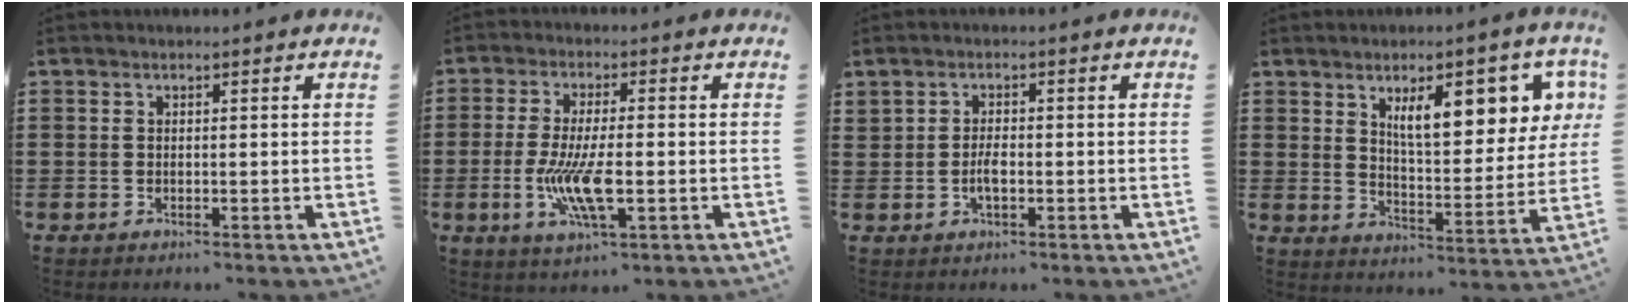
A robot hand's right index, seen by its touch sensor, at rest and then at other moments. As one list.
[{"total": 8.6, "force": [-2.0, 2.2, 8.1], "torque": [-0.169, -0.017, -0.035]}, {"total": 2.2, "force": [-0.6, 0.8, 2.0], "torque": [-0.045, -0.005, -0.012]}, {"total": 10.3, "force": [5.1, 3.9, 8.1], "torque": [-0.129, -0.011, 0.081]}]